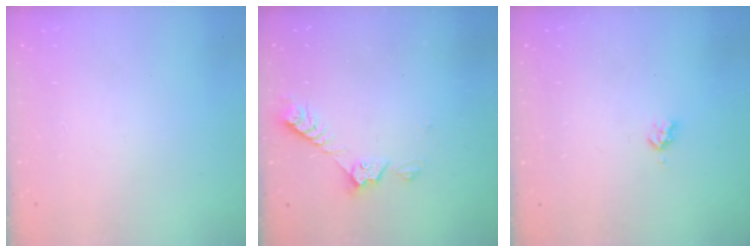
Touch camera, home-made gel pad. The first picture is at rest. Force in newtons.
{"total": 4.9, "press": 4.8, "slide": 0.6}
{"total": 2.9, "press": 2.9, "slide": 0.5}